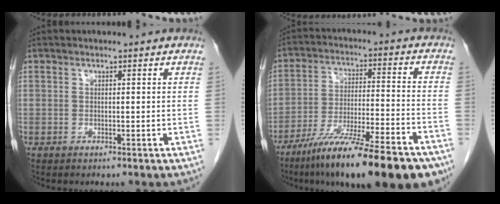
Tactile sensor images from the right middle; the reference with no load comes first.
{"total": 20.7, "force": [-15.1, 2.2, 14.1], "torque": [-0.181, -0.025, -0.245]}